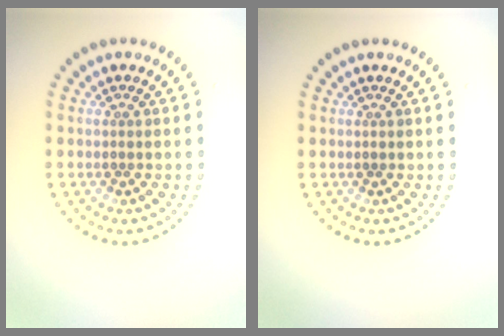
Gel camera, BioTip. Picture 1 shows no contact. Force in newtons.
{"total": 0.0}